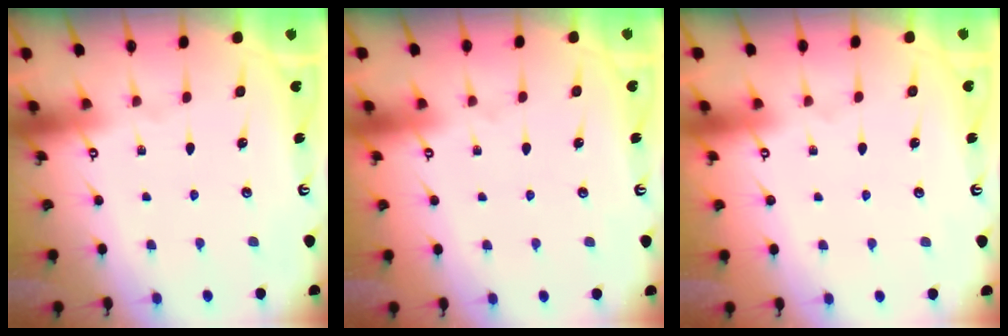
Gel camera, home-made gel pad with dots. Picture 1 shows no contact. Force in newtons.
{"total": 1.8, "press": 1.8, "slide": 0.2}
{"total": 1.6, "press": 1.6, "slide": 0.2}